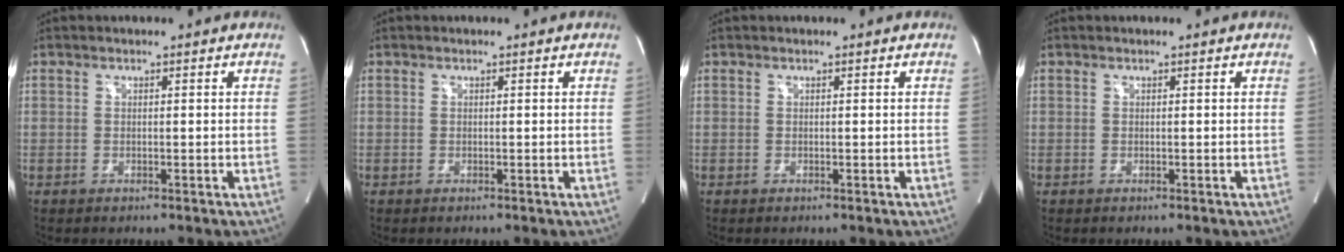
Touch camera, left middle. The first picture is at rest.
{"total": 0.0}
{"total": 0.0}
{"total": 0.0}